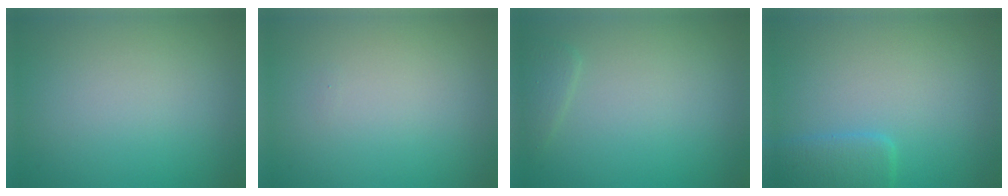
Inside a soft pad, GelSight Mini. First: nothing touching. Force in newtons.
{"total": 0.0}
{"total": 1.1, "press": 1.1, "slide": 0.1}
{"total": 2.7, "press": 2.7, "slide": 0.1}